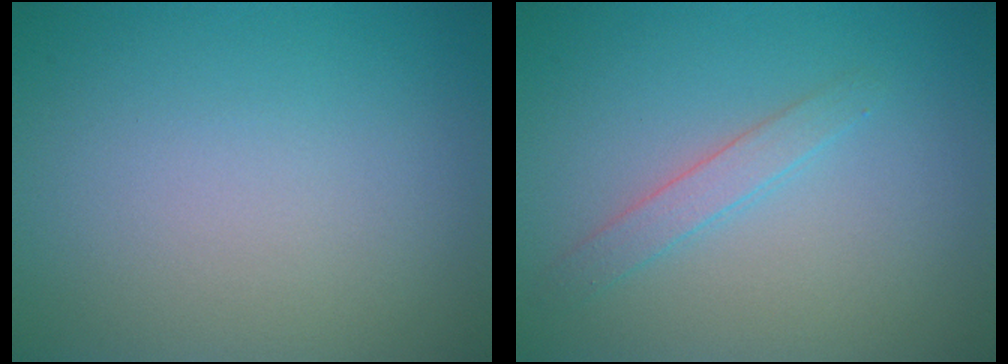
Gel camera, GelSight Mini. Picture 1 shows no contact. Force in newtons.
{"total": 1.6, "press": 1.6, "slide": 0.0}